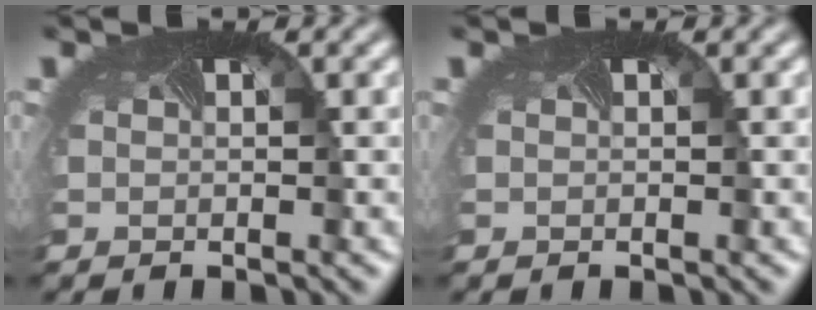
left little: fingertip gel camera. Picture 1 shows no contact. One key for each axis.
{"total": 0.0}